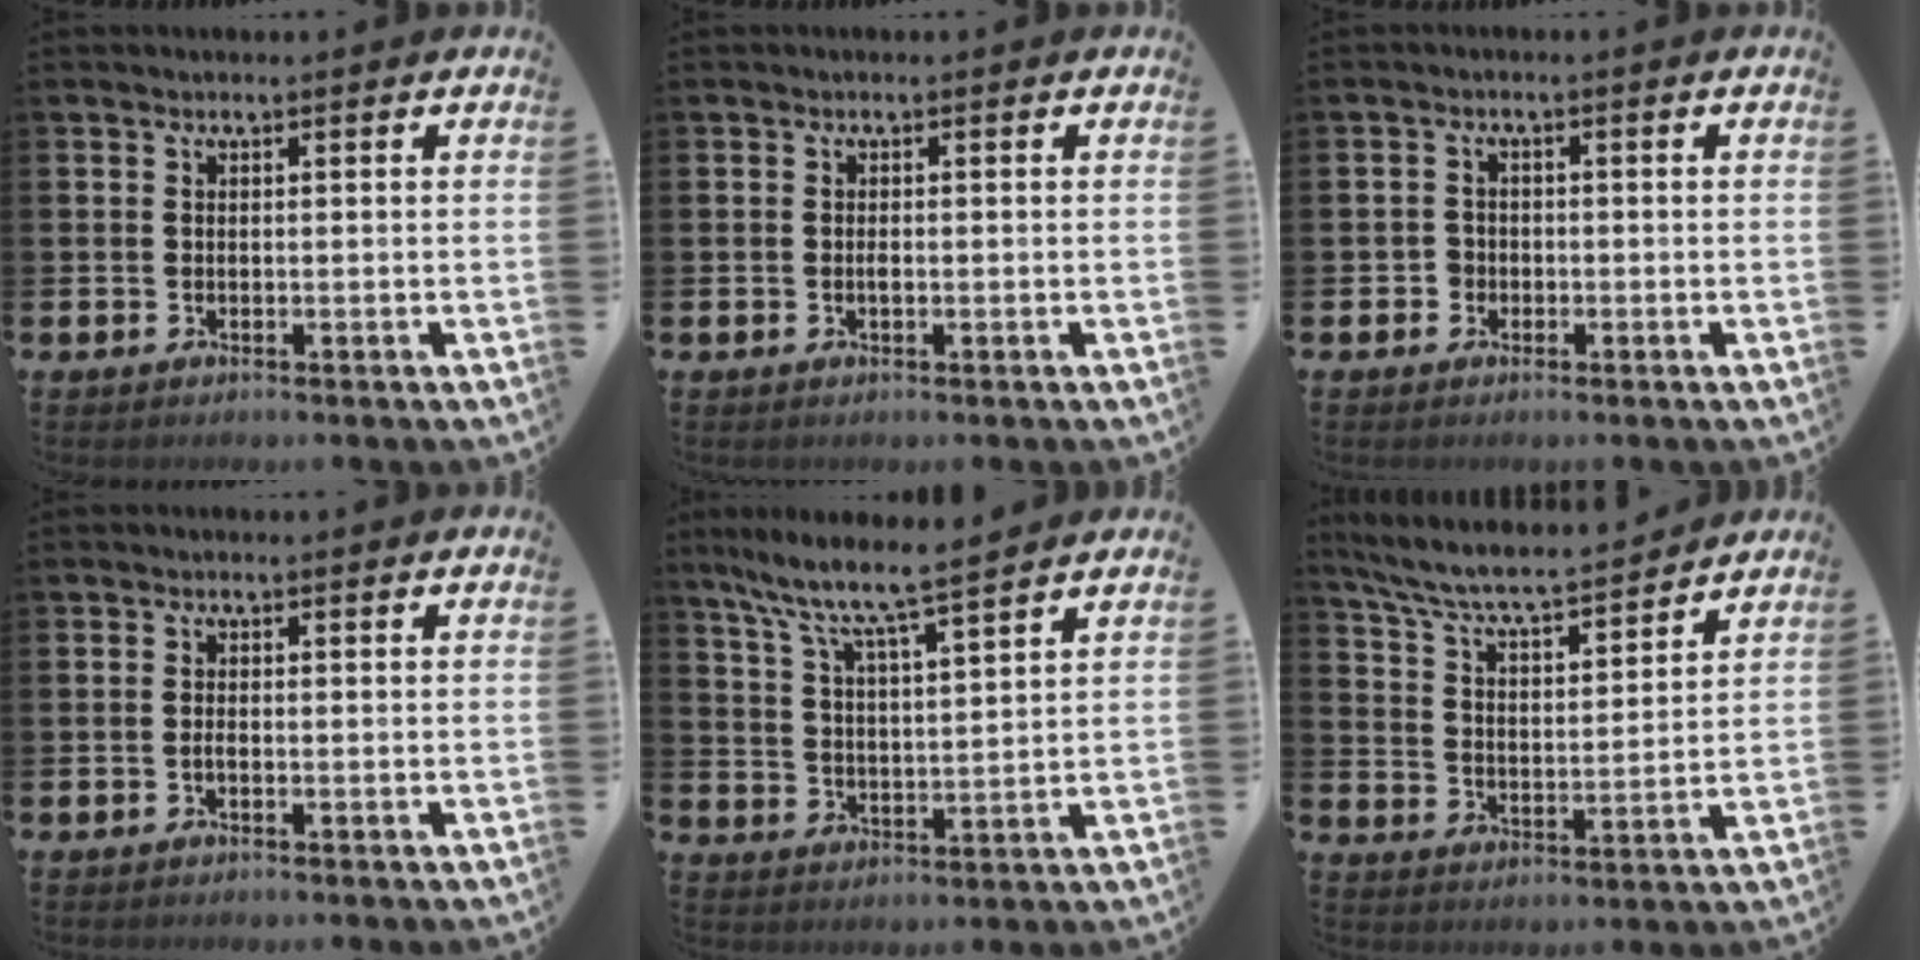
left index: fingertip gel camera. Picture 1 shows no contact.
{"total": 0.7, "force": [-0.2, 0.2, 0.6], "torque": [-0.010, -0.002, -0.006]}
{"total": 1.8, "force": [-0.9, 1.6, 0.0], "torque": [-0.003, 0.004, -0.021]}
{"total": 0.8, "force": [-0.6, 0.2, 0.5], "torque": [-0.015, -0.001, -0.009]}
{"total": 7.4, "force": [6.8, 0.0, 2.9], "torque": [-0.081, -0.046, 0.113]}
{"total": 7.1, "force": [6.7, 0.5, 2.1], "torque": [-0.071, -0.053, 0.113]}